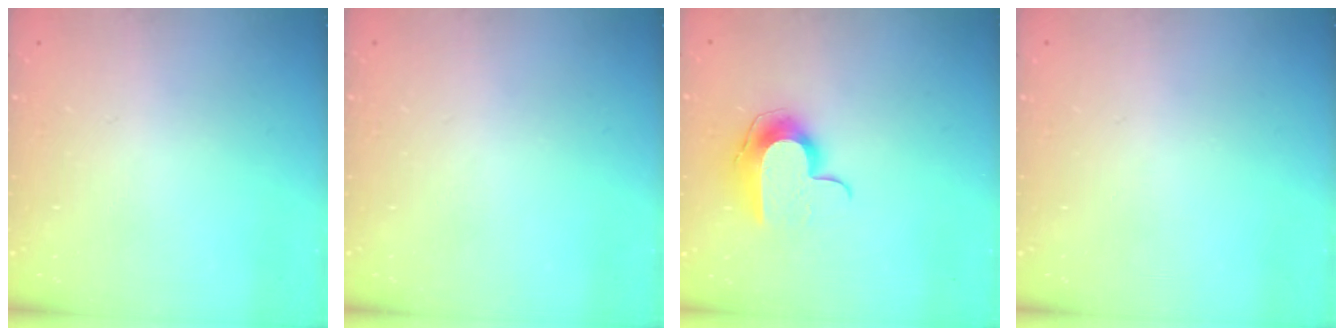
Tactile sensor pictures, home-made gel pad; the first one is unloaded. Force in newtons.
{"total": 0.0}
{"total": 9.9, "press": 9.9, "slide": 0.2}
{"total": 0.0}